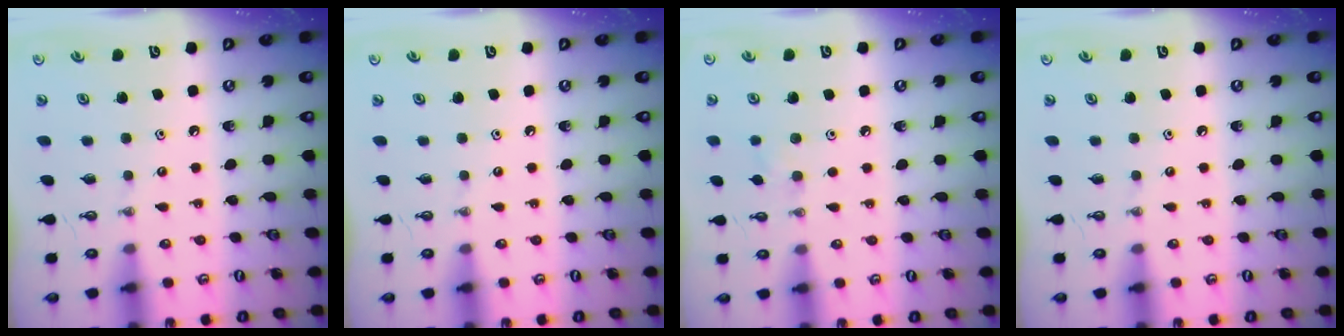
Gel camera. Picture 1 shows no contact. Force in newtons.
{"total": 0.0}
{"total": 5.3, "press": 5.2, "slide": 0.9}
{"total": 0.0}